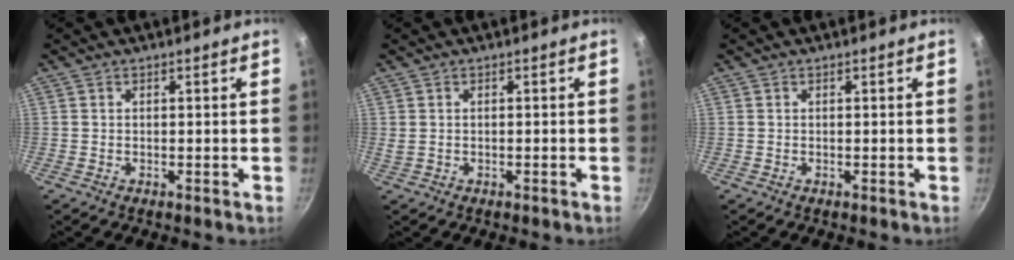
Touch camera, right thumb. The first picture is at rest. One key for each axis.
{"total": 0.7, "fx": -0.1, "fy": 0.4, "fz": 0.6, "tx": -0.016, "ty": 0.002, "tz": 0.004}
{"total": 0.0}